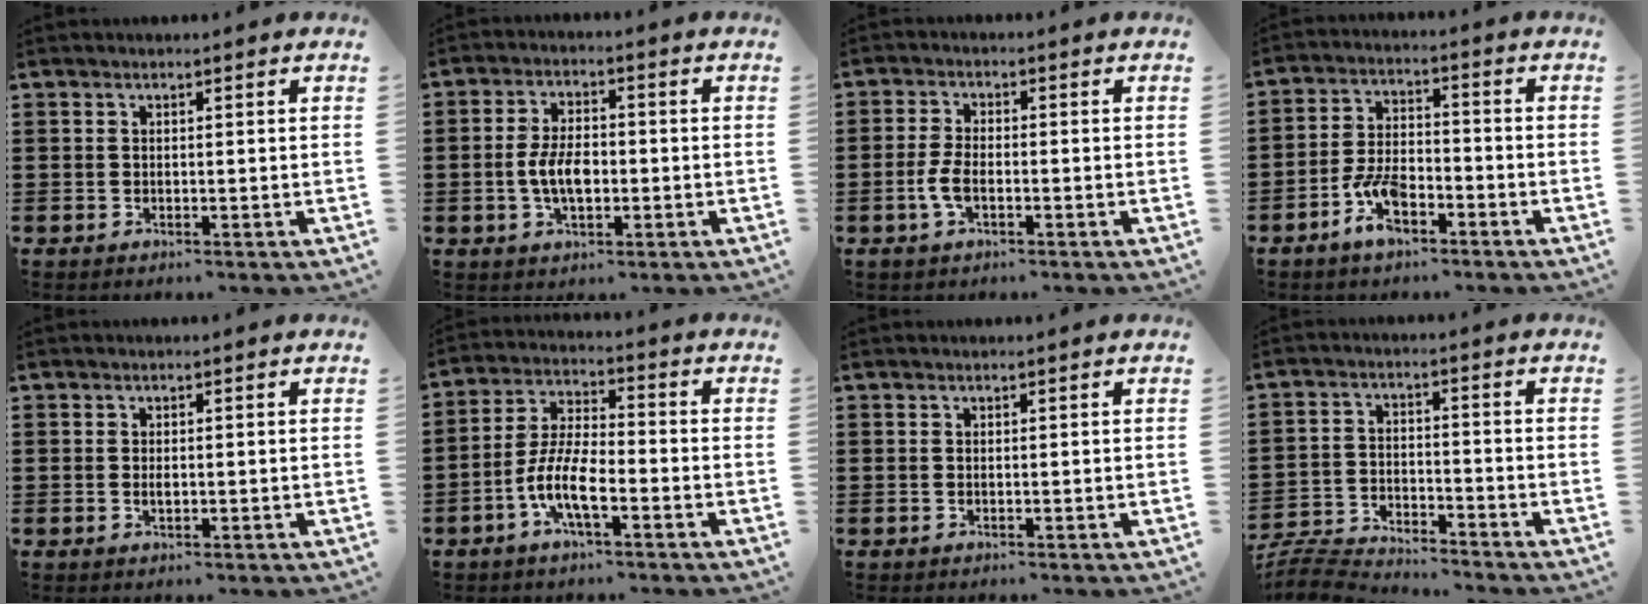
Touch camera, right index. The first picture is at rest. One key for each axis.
{"total": 5.9, "fx": -1.0, "fy": 2.9, "fz": 5.1, "tx": -0.115, "ty": -0.001, "tz": -0.023}
{"total": 3.8, "fx": -1.2, "fy": 1.4, "fz": 3.4, "tx": -0.090, "ty": -0.010, "tz": -0.029}
{"total": 6.8, "fx": -3.9, "fy": 2.9, "fz": 4.8, "tx": -0.112, "ty": 0.001, "tz": -0.076}
{"total": 1.1, "fx": -0.1, "fy": 0.5, "fz": 1.0, "tx": -0.020, "ty": 0.000, "tz": -0.002}
{"total": 8.0, "fx": -3.5, "fy": 2.6, "fz": 6.7, "tx": -0.159, "ty": -0.009, "tz": -0.073}
{"total": 0.0}
{"total": 6.1, "fx": -6.1, "fy": 0.5, "fz": 0.8, "tx": -0.037, "ty": 0.001, "tz": -0.126}